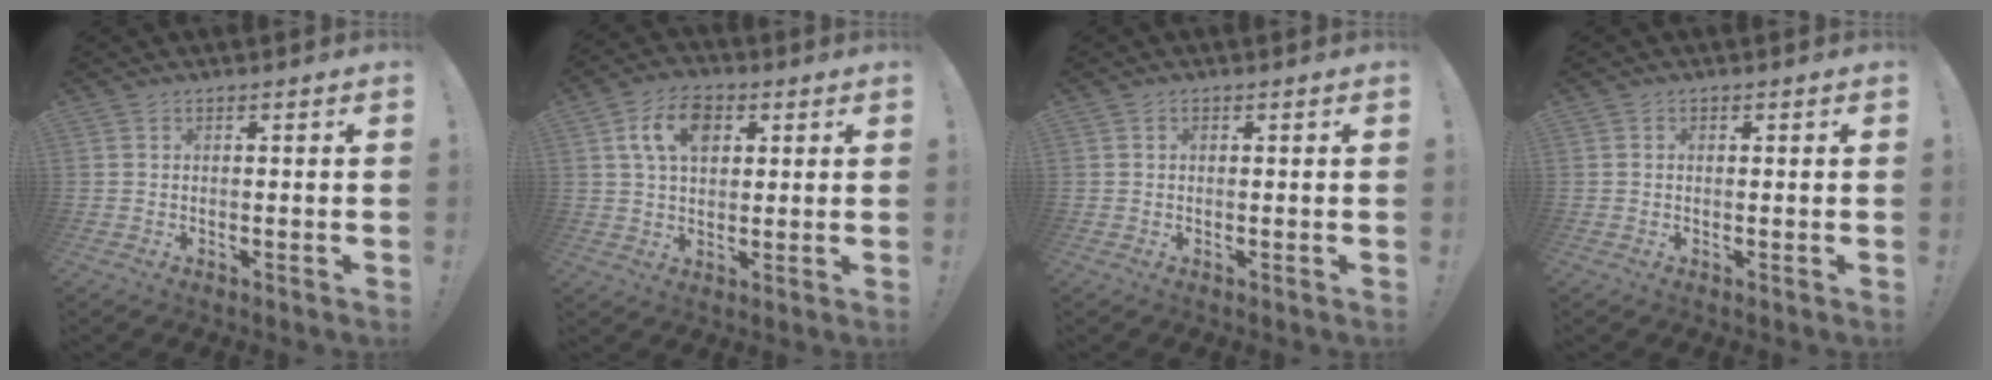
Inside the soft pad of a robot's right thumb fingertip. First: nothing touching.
{"total": 11.1, "force": [3.8, 7.3, 7.4], "torque": [-0.125, 0.013, 0.073]}
{"total": 0.6, "force": [0.2, 0.5, 0.3], "torque": [-0.014, 0.005, 0.005]}
{"total": 0.6, "force": [0.1, 0.5, 0.2], "torque": [0.002, -0.001, 0.001]}